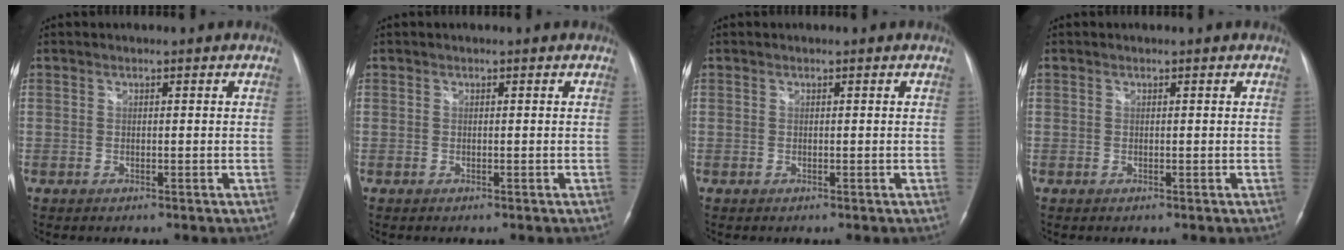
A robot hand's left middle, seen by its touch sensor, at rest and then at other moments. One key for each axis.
{"total": 0.0}
{"total": 0.0}
{"total": 0.0}